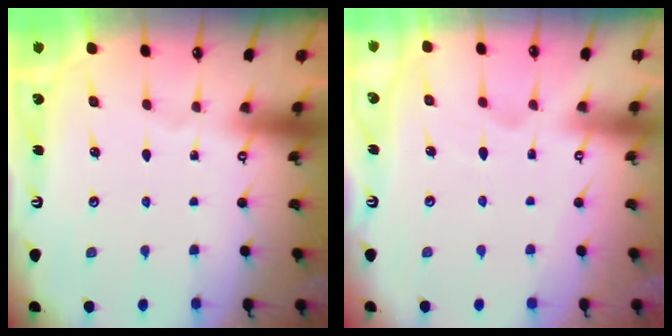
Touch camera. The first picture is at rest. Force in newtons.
{"total": 5.1, "press": 5.0, "slide": 1.2}